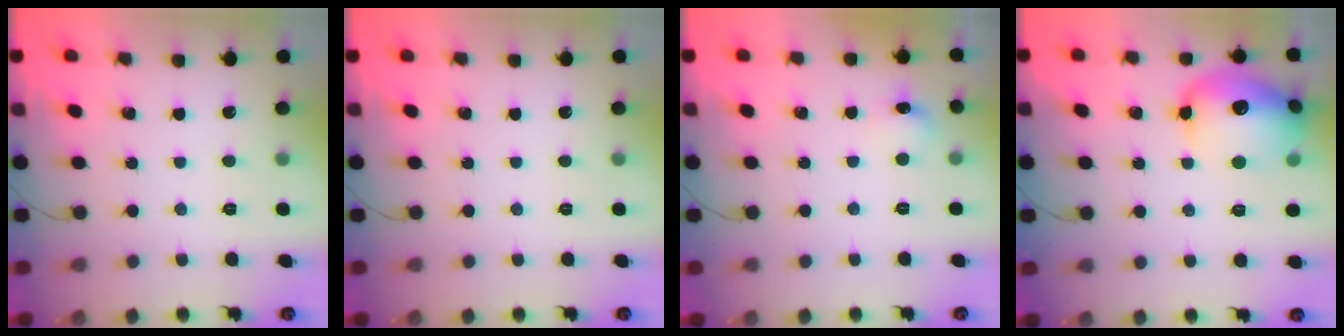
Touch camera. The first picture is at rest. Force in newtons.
{"total": 0.0}
{"total": 6.2, "press": 6.0, "slide": 1.7}
{"total": 18.0, "press": 17.9, "slide": 1.8}